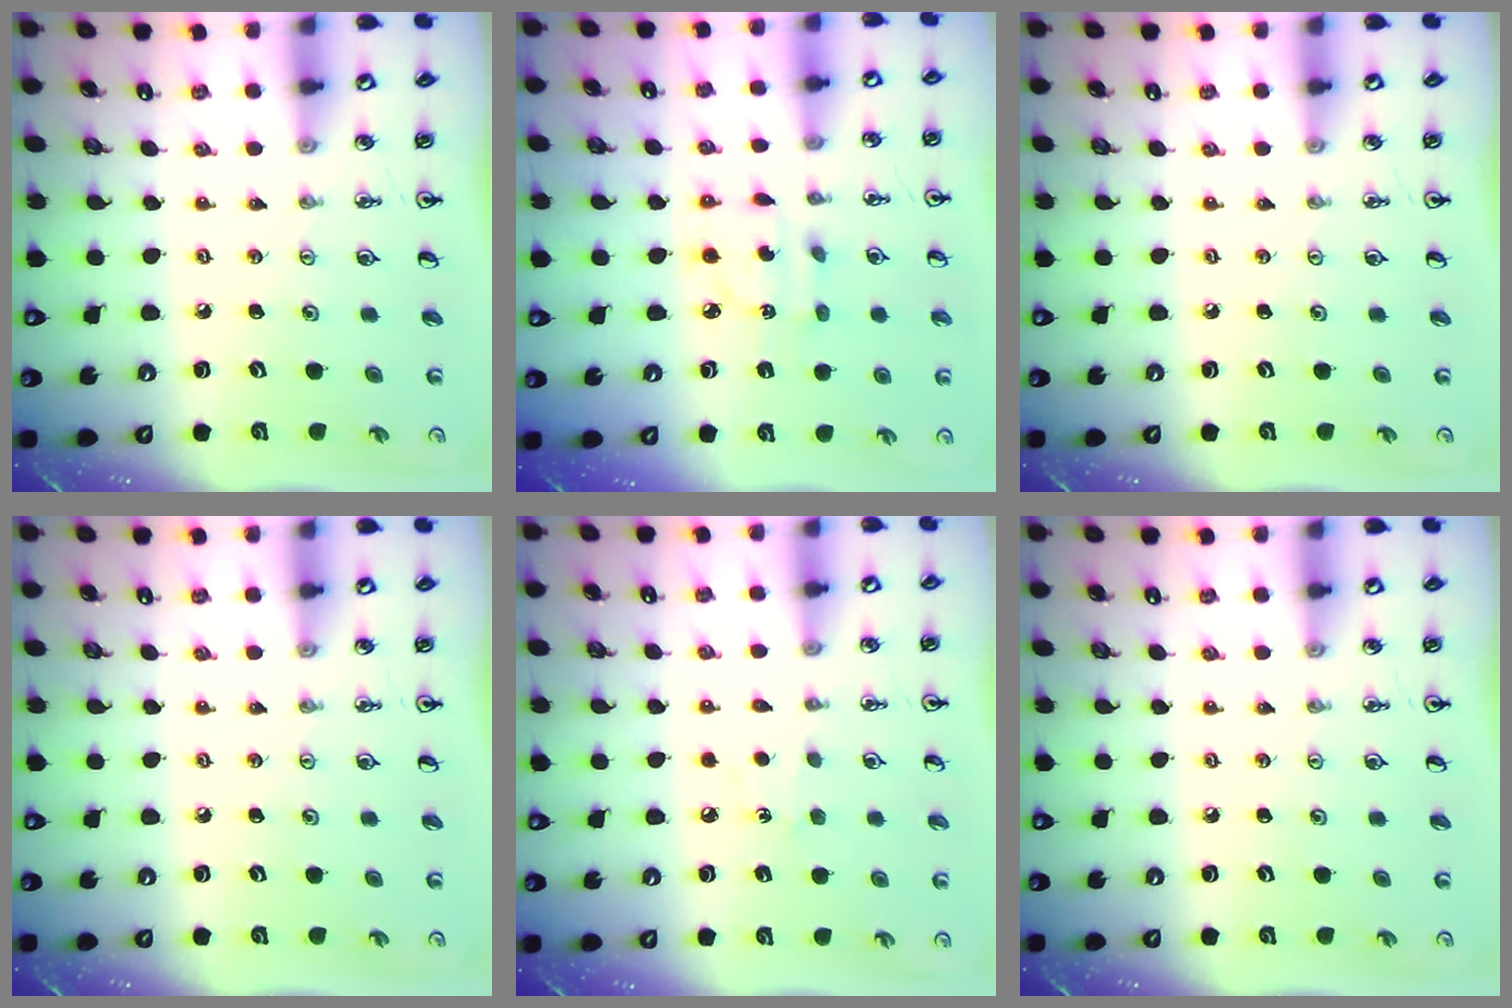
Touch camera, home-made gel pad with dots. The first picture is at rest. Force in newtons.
{"total": 4.6, "press": 4.6, "slide": 0.1}
{"total": 0.0}
{"total": 0.0}
{"total": 5.6, "press": 5.6, "slide": 0.6}
{"total": 0.0}